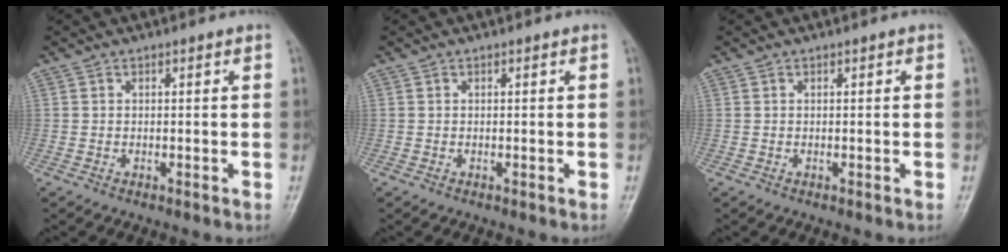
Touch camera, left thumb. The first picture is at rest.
{"total": 0.0}
{"total": 0.0}